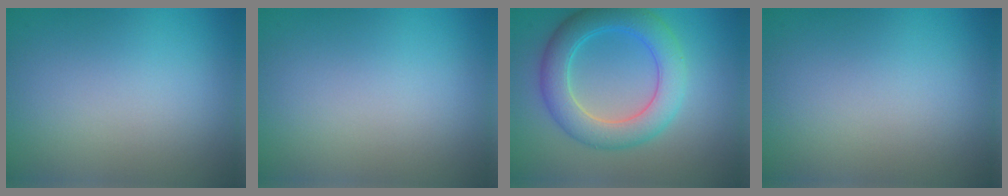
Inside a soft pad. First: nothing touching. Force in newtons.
{"total": 0.0}
{"total": 5.8, "press": 5.8, "slide": 0.1}
{"total": 0.0}